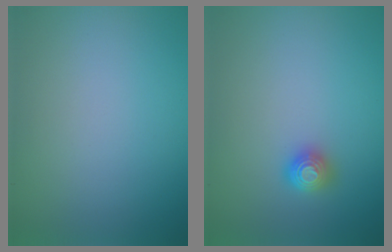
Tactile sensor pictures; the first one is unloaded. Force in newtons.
{"total": 1.4, "press": 1.4, "slide": 0.4}